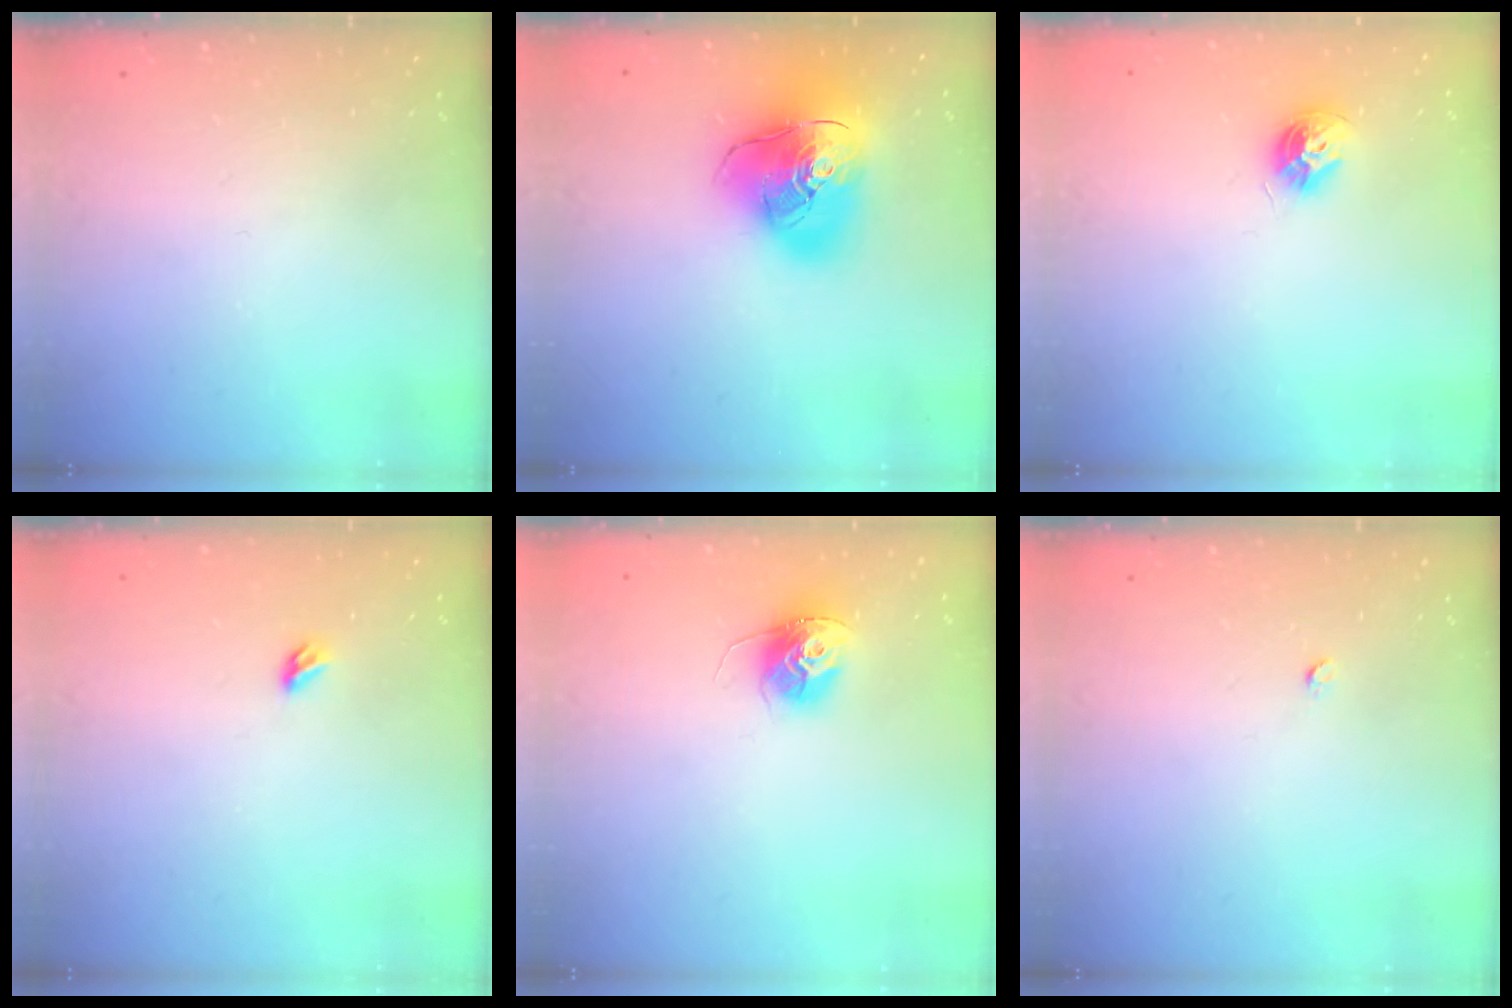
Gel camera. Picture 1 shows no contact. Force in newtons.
{"total": 22.5, "press": 22.3, "slide": 3.4}
{"total": 8.9, "press": 8.9, "slide": 0.5}
{"total": 3.2, "press": 3.1, "slide": 0.8}
{"total": 12.1, "press": 12.1, "slide": 1.1}
{"total": 2.2, "press": 2.2, "slide": 0.3}